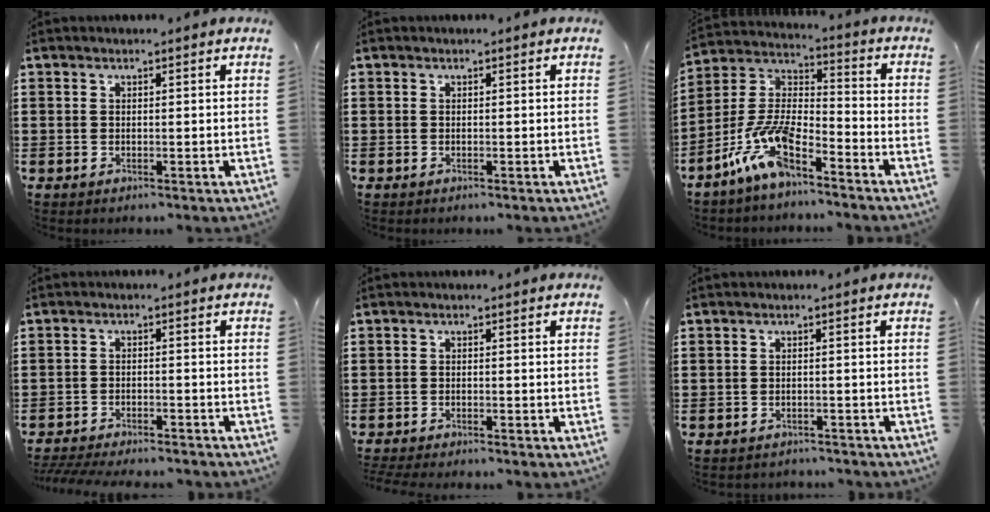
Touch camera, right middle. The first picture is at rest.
{"total": 0.0}
{"total": 10.7, "force": [-7.5, 3.0, 7.0], "torque": [-0.162, 0.003, -0.150]}
{"total": 3.5, "force": [-3.5, 0.1, 0.7], "torque": [-0.020, -0.004, -0.072]}
{"total": 1.6, "force": [-1.5, -0.1, 0.2], "torque": [-0.007, -0.003, -0.030]}
{"total": 1.4, "force": [-1.4, 0.1, -0.2], "torque": [-0.003, 0.000, -0.032]}